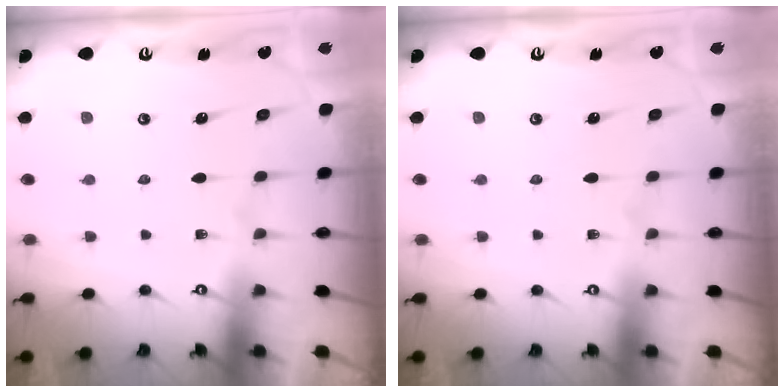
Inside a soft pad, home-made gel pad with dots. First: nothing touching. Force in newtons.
{"total": 0.0}